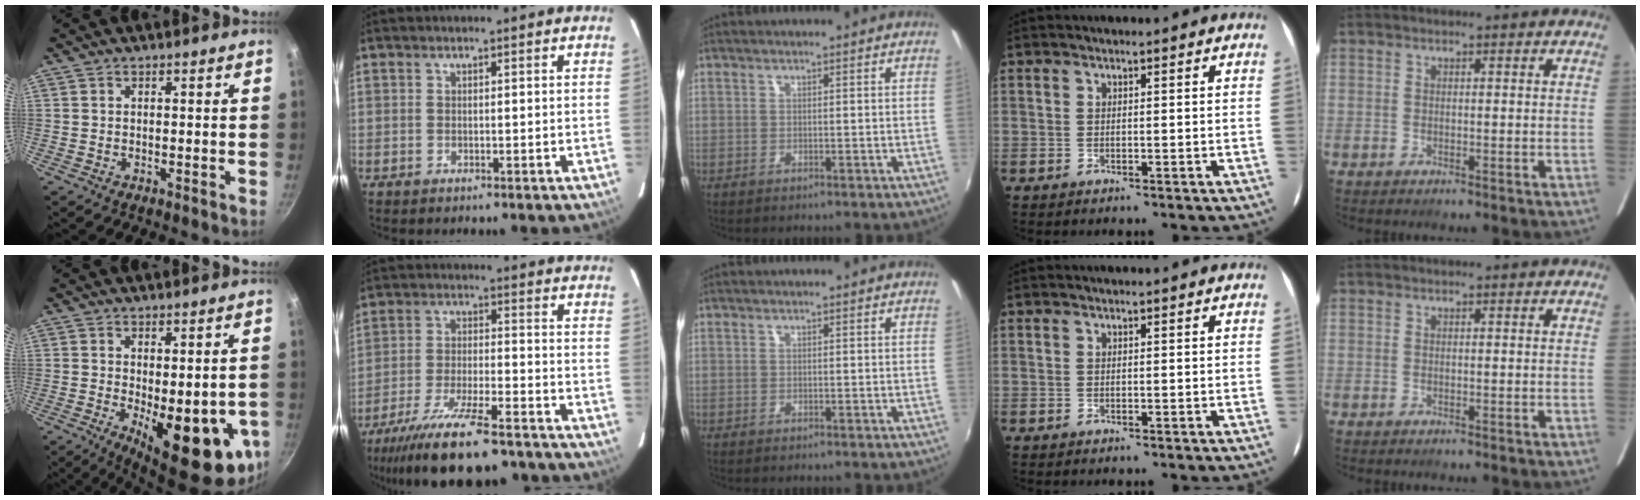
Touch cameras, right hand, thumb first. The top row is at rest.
{"thumb": {"total": 16.6, "force": [-3.3, 6.6, 14.9], "torque": [-0.171, -0.022, -0.029]}, "index": {"total": 19.7, "force": [-16.1, 4.4, 10.6], "torque": [-0.212, -0.038, -0.255]}}